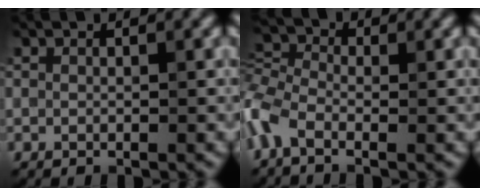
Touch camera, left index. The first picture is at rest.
{"total": 4.2, "force": [-1.8, 2.1, 3.1], "torque": [-0.077, 0.004, -0.061]}